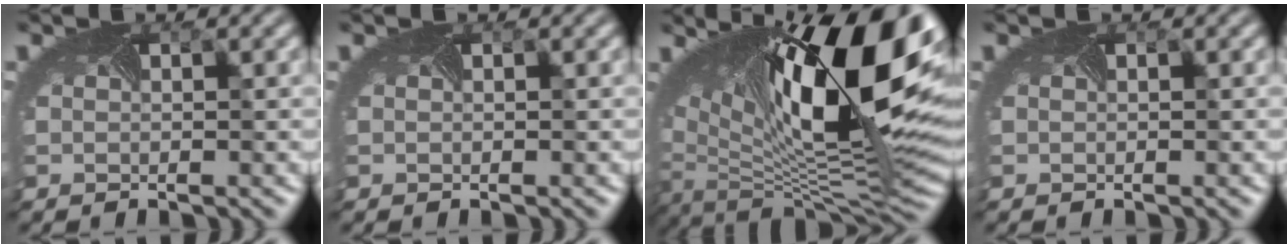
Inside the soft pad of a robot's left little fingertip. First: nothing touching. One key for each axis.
{"total": 0.0}
{"total": 16.5, "fx": 3.5, "fy": 7.3, "fz": 14.4, "tx": -0.231, "ty": 0.000, "tz": 0.078}
{"total": 0.0}